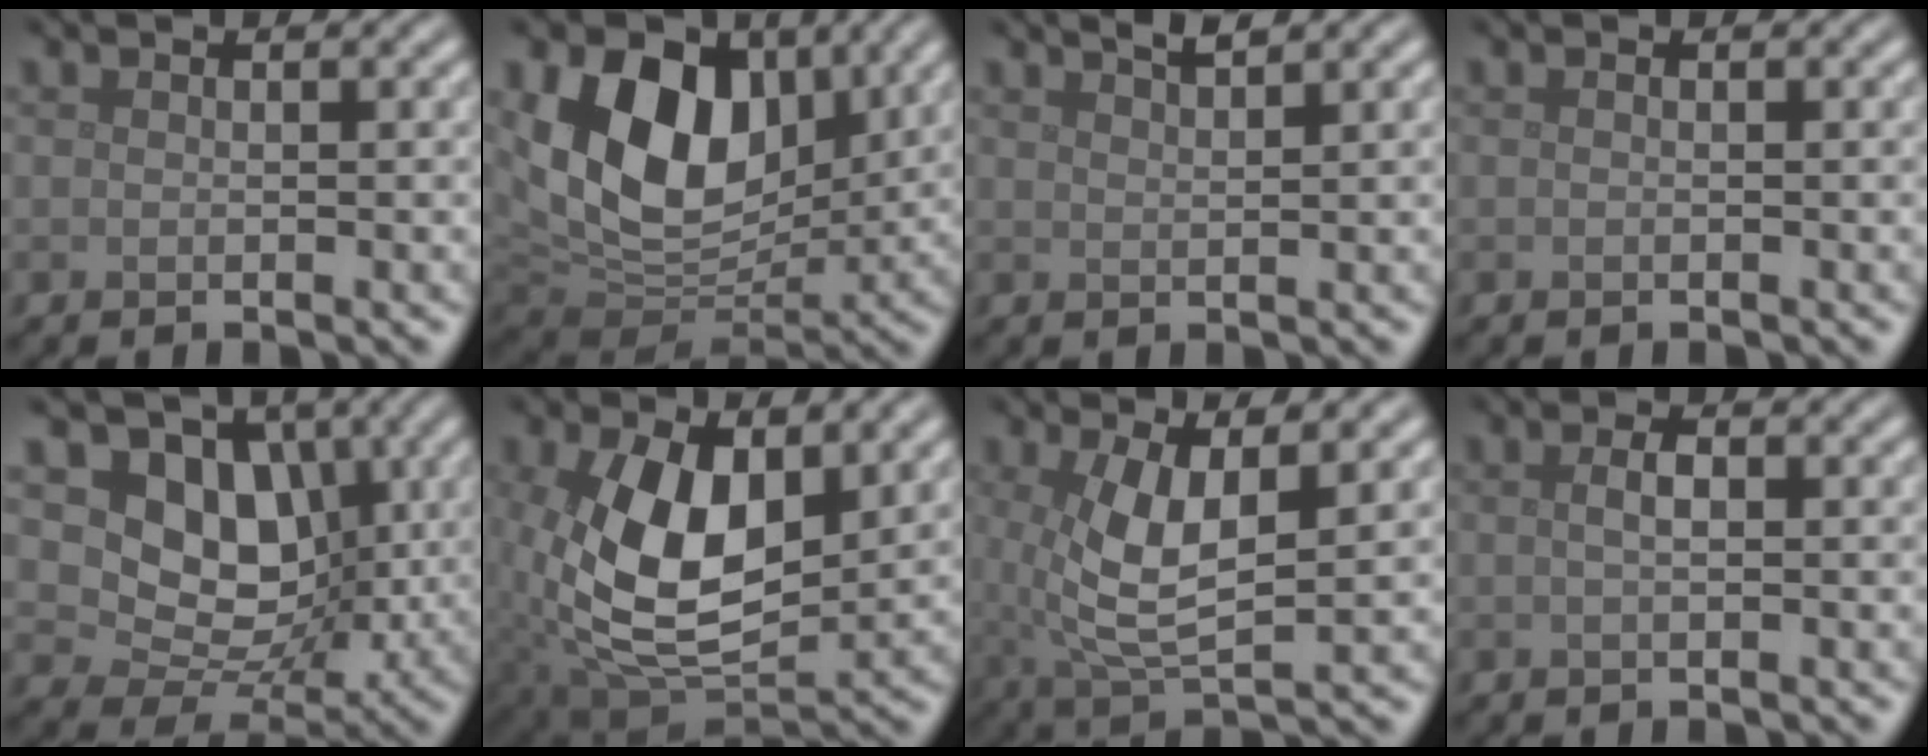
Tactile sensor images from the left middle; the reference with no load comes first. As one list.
[{"total": 12.3, "force": [3.5, 8.2, 8.4], "torque": [-0.155, -0.005, 0.060]}, {"total": 2.2, "force": [1.8, 0.5, 1.1], "torque": [0.000, 0.005, 0.016]}, {"total": 0.0}, {"total": 8.0, "force": [1.6, 6.2, 4.7], "torque": [-0.073, -0.013, 0.017]}, {"total": 10.5, "force": [1.6, 6.2, 8.3], "torque": [-0.175, -0.023, 0.039]}, {"total": 5.7, "force": [1.1, 2.1, 5.2], "torque": [-0.112, -0.008, 0.025]}, {"total": 1.4, "force": [0.1, 0.4, 1.3], "torque": [-0.025, 0.003, 0.001]}]